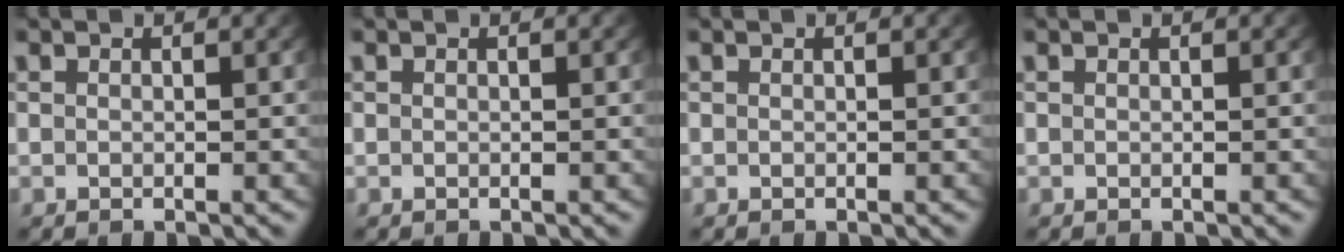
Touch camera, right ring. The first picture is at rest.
{"total": 0.0}
{"total": 0.0}
{"total": 0.0}